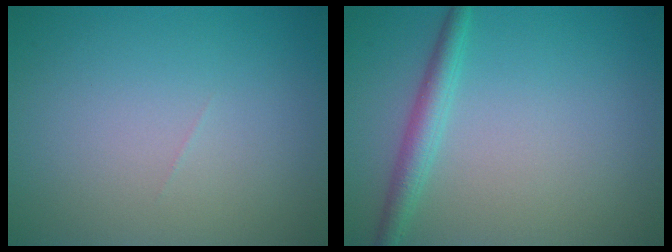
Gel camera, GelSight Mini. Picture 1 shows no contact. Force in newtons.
{"total": 2.4, "press": 2.4, "slide": 0.1}